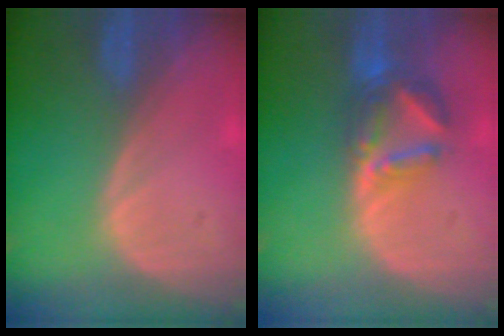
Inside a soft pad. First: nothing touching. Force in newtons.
{"total": 7.1, "press": 6.2, "slide": 3.6}